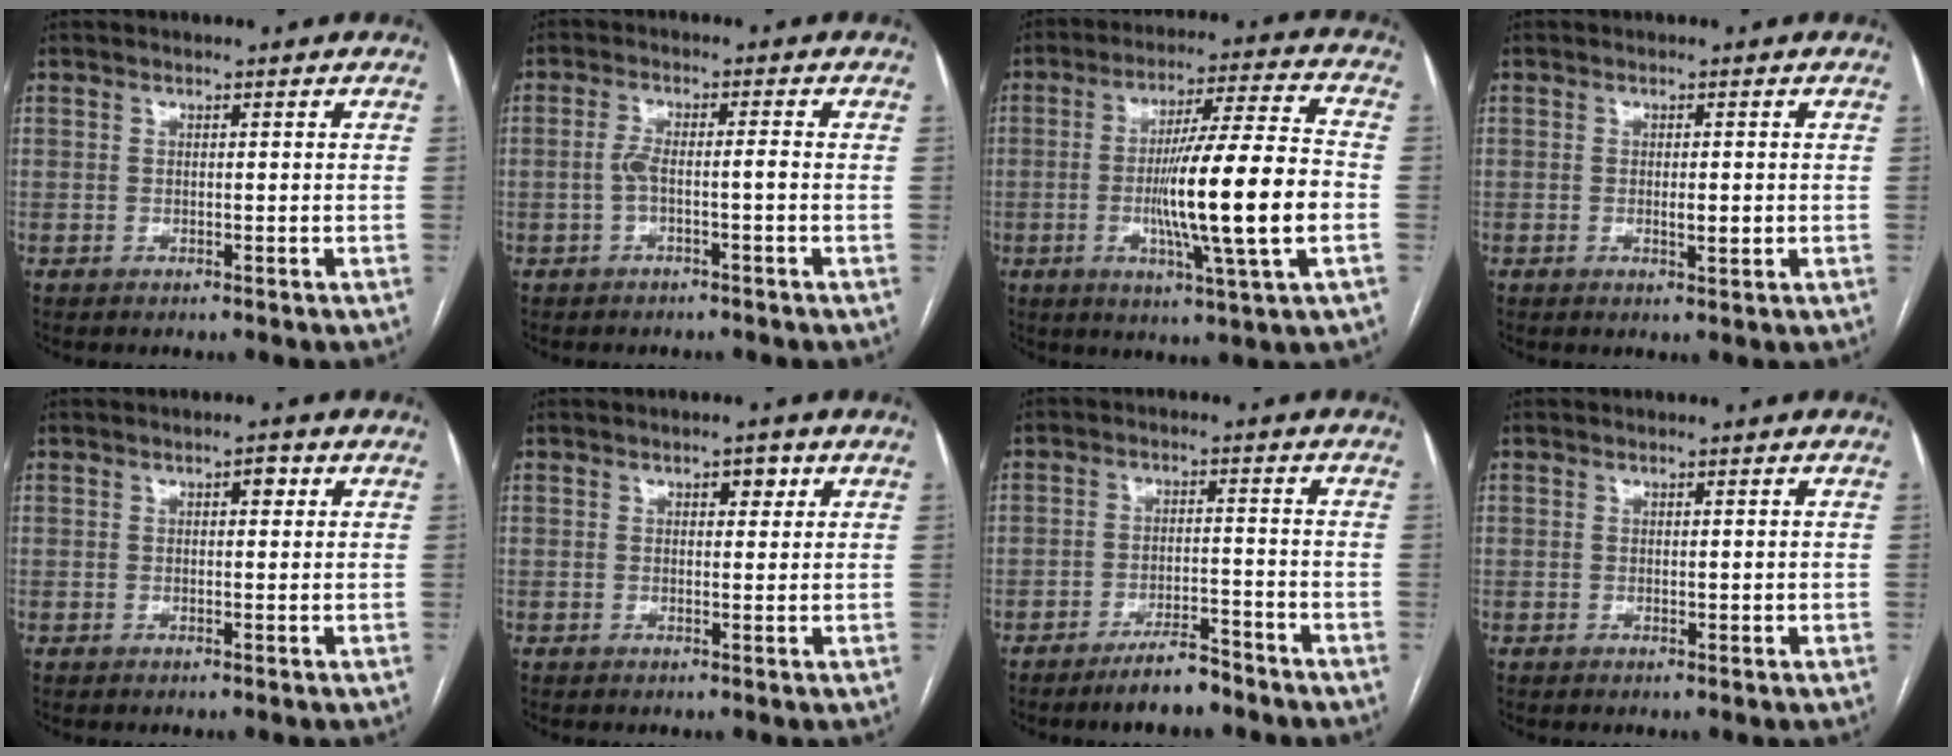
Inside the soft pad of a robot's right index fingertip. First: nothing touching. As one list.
[{"total": 3.0, "force": [-1.2, 0.0, 2.7], "torque": [-0.055, 0.012, -0.022]}, {"total": 16.6, "force": [-3.0, -0.5, 16.3], "torque": [-0.279, -0.006, -0.055]}, {"total": 1.9, "force": [-0.3, 0.3, 1.9], "torque": [-0.033, -0.002, -0.004]}, {"total": 1.6, "force": [0.6, 0.7, 1.3], "torque": [-0.019, 0.007, 0.008]}, {"total": 2.2, "force": [1.1, 1.1, 1.6], "torque": [-0.021, 0.006, 0.014]}, {"total": 5.5, "force": [-4.6, 1.2, 2.7], "torque": [-0.046, 0.000, -0.080]}, {"total": 0.6, "force": [-0.1, 0.2, 0.5], "torque": [-0.008, -0.002, 0.001]}]